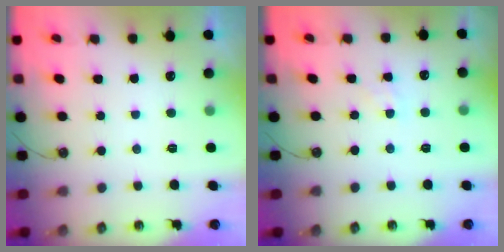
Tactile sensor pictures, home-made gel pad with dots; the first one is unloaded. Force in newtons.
{"total": 3.0, "press": 3.0, "slide": 0.4}